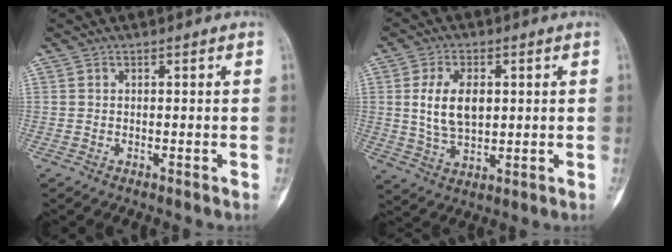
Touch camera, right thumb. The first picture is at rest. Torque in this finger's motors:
{"motor_torque": [1.34, 1.28, 0.91, -0.29, 0.31]}